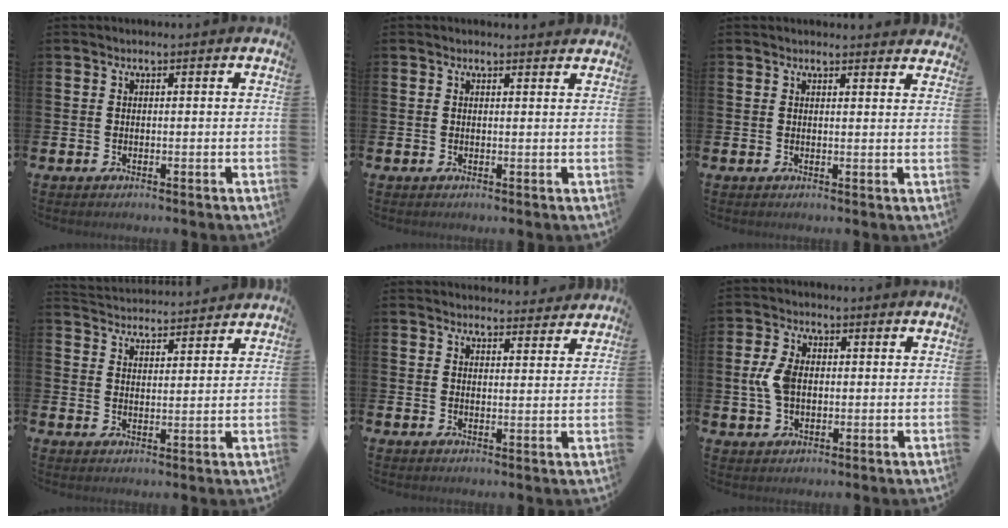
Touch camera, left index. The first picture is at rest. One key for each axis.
{"total": 0.8, "fx": 0.8, "fy": 0.1, "fz": 0.0, "tx": 0.008, "ty": -0.004, "tz": 0.013}
{"total": 1.8, "fx": 1.8, "fy": 0.0, "fz": -0.1, "tx": 0.009, "ty": -0.014, "tz": 0.031}
{"total": 4.0, "fx": 4.0, "fy": 0.3, "fz": -0.4, "tx": 0.001, "ty": -0.032, "tz": 0.072}
{"total": 3.7, "fx": 3.6, "fy": 0.6, "fz": -0.1, "tx": 0.008, "ty": -0.024, "tz": 0.064}
{"total": 5.4, "fx": 0.4, "fy": 3.4, "fz": 4.1, "tx": -0.089, "ty": 0.011, "tz": 0.004}